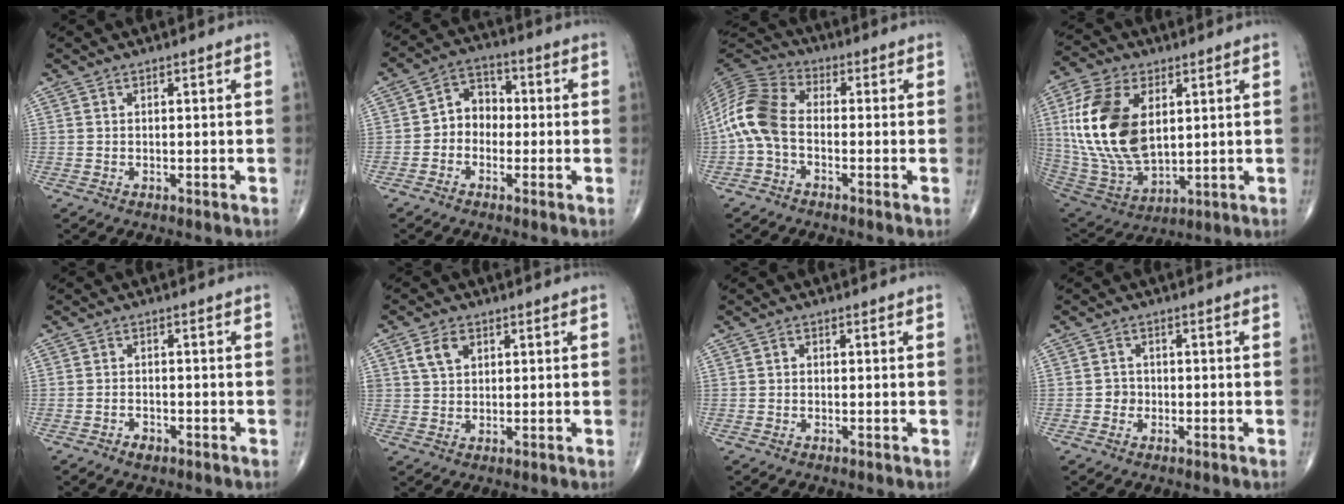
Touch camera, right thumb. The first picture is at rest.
{"total": 6.5, "force": [-0.9, 5.4, 3.6], "torque": [-0.027, 0.030, -0.032]}
{"total": 10.8, "force": [-1.7, 6.7, 8.3], "torque": [-0.174, 0.031, -0.048]}
{"total": 20.9, "force": [4.2, 12.2, 16.5], "torque": [-0.328, -0.022, 0.087]}
{"total": 2.0, "force": [-1.3, 1.1, 0.9], "torque": [-0.016, 0.008, -0.020]}
{"total": 4.7, "force": [2.0, 3.2, 2.8], "torque": [-0.040, -0.003, 0.040]}
{"total": 0.7, "force": [0.0, 0.6, 0.3], "torque": [0.000, 0.002, -0.001]}
{"total": 1.9, "force": [-0.6, 1.8, 0.5], "torque": [0.003, 0.008, -0.015]}